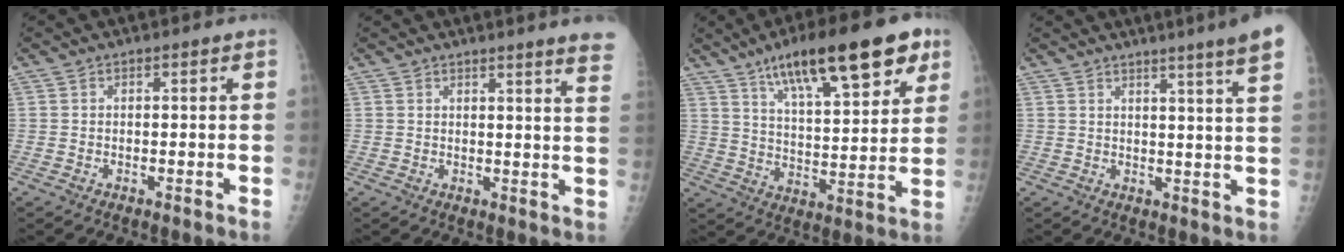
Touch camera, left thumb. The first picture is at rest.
{"total": 8.6, "force": [7.1, -0.7, 4.8], "torque": [-0.051, -0.045, 0.055]}
{"total": 21.4, "force": [12.2, 6.5, 16.4], "torque": [-0.222, -0.027, 0.193]}
{"total": 11.6, "force": [8.1, -0.6, 8.2], "torque": [-0.102, -0.034, 0.079]}